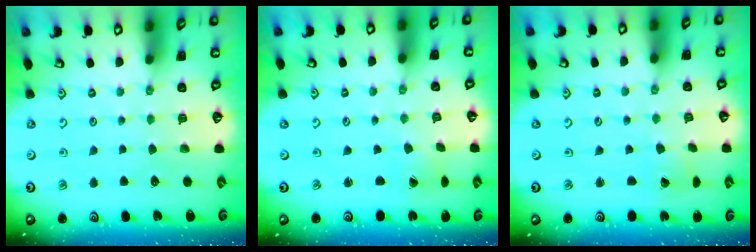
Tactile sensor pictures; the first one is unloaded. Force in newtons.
{"total": 1.4, "press": 1.4, "slide": 0.3}
{"total": 2.8, "press": 2.8, "slide": 0.1}